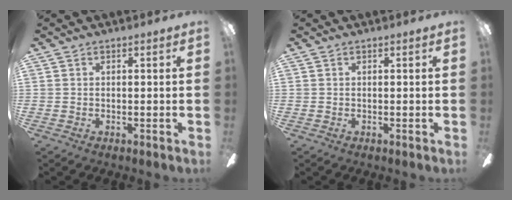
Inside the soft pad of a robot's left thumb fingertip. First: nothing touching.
{"total": 0.0}